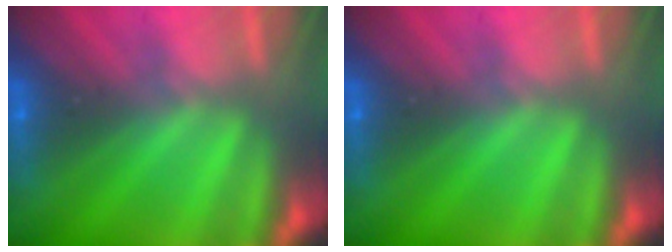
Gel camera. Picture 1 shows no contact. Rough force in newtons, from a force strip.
{"total": 0.0}